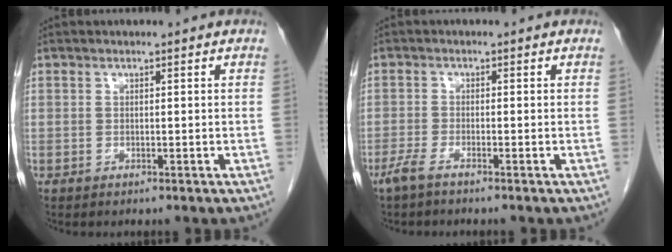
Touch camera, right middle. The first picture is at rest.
{"total": 2.2, "force": [-1.7, 0.1, 1.3], "torque": [-0.034, -0.004, -0.039]}